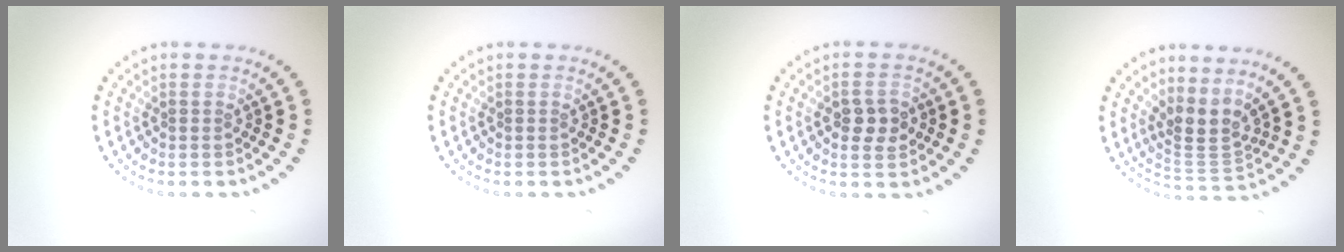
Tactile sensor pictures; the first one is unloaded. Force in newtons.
{"total": 0.0}
{"total": 2.6, "press": 2.6, "slide": 0.0}
{"total": 3.2, "press": 2.5, "slide": 2.0}